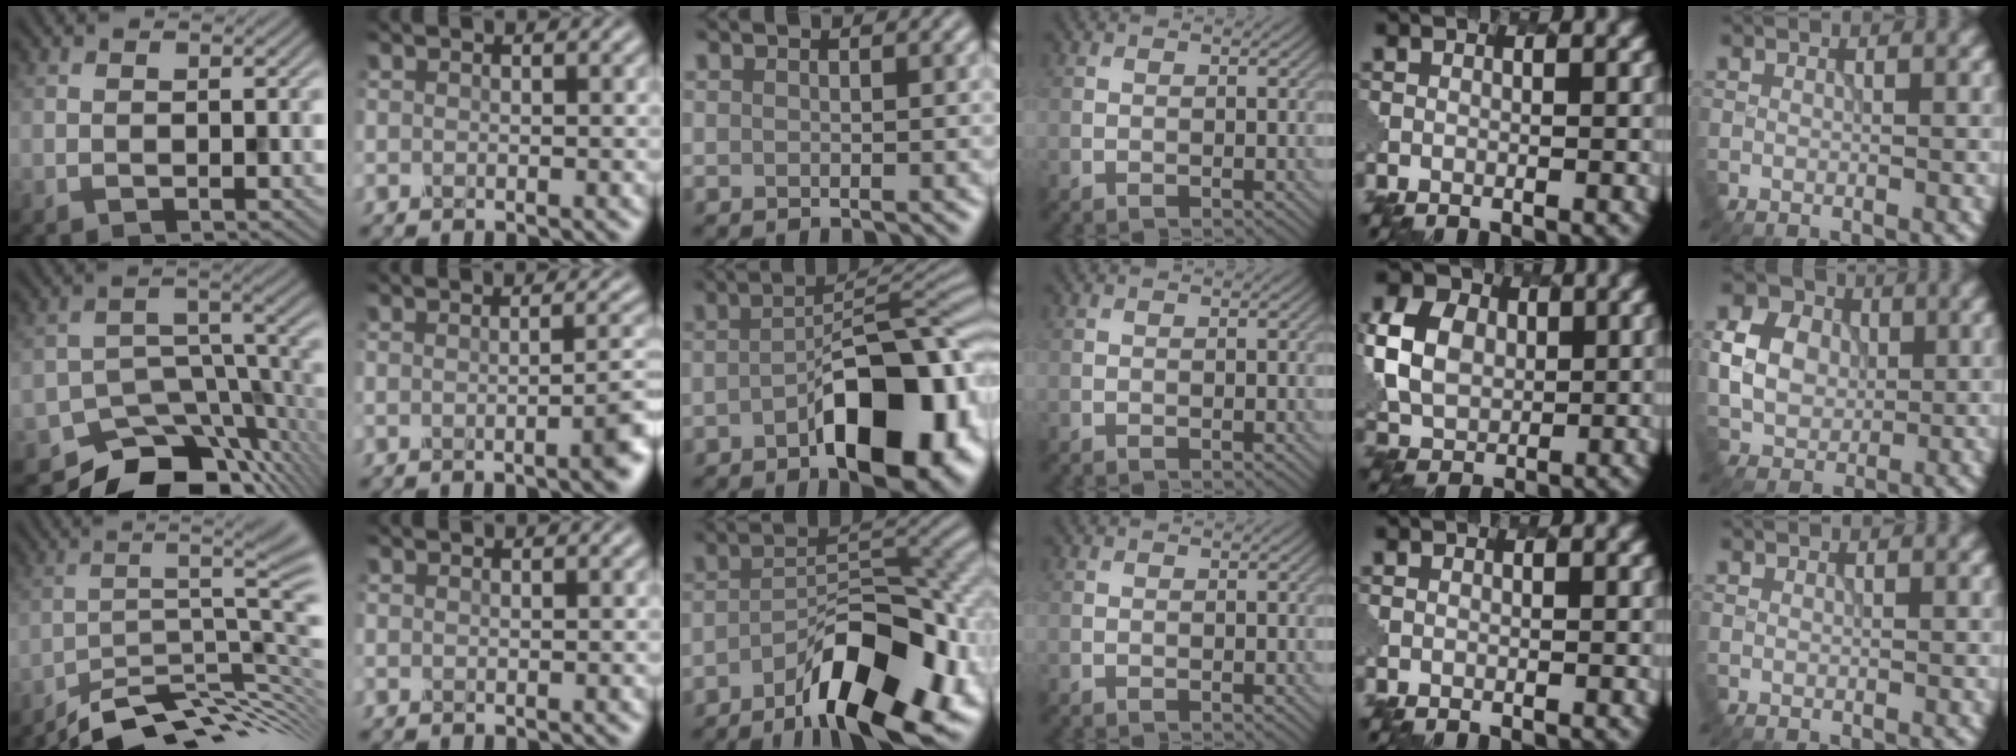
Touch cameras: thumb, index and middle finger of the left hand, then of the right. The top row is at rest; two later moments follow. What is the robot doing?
{"motion": "dispense", "object": "glue stick"}